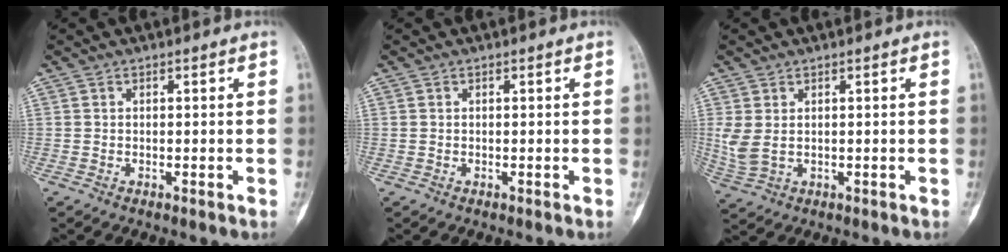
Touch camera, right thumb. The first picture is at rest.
{"total": 0.0}
{"total": 4.5, "force": [0.6, 2.6, 3.6], "torque": [-0.097, 0.002, 0.023]}